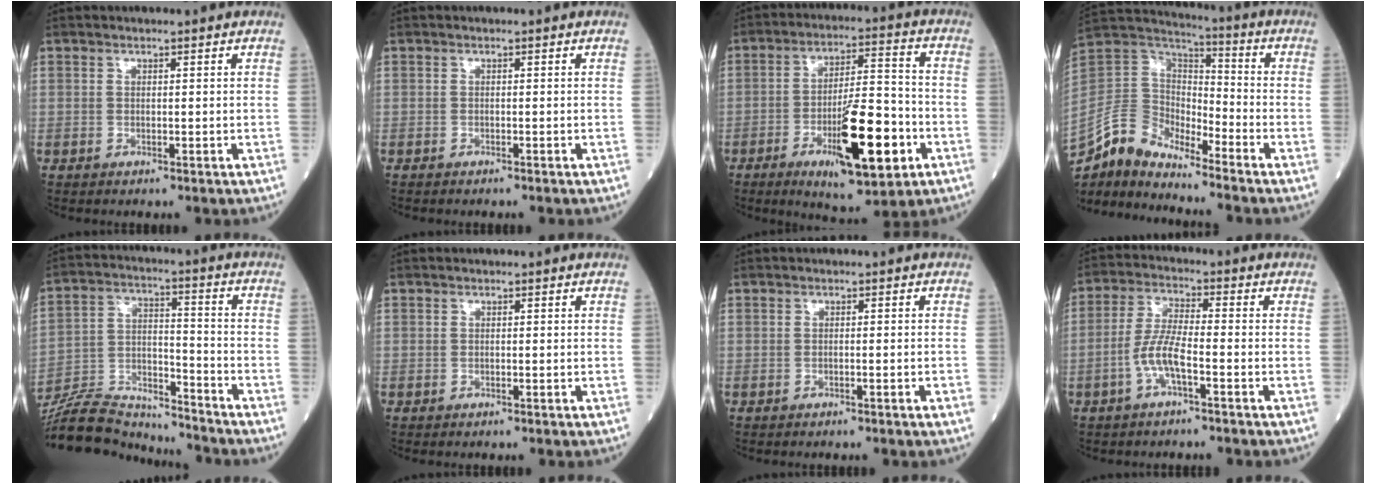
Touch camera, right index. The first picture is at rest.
{"total": 0.7, "force": [-0.6, 0.0, 0.4], "torque": [-0.004, 0.001, -0.008]}
{"total": 15.1, "force": [-5.8, 3.2, 13.6], "torque": [-0.225, -0.008, -0.084]}
{"total": 10.5, "force": [-9.7, 2.9, 2.5], "torque": [-0.074, 0.043, -0.195]}
{"total": 15.0, "force": [-14.7, 1.9, 2.2], "torque": [-0.050, 0.031, -0.254]}
{"total": 0.0}
{"total": 1.1, "force": [-0.7, -0.4, 0.7], "torque": [-0.017, 0.004, -0.008]}
{"total": 6.0, "force": [-2.5, 0.9, 5.4], "torque": [-0.118, 0.007, -0.049]}